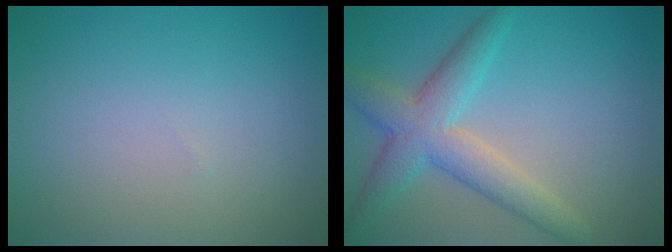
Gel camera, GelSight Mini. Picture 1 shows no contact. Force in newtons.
{"total": 5.1, "press": 5.1, "slide": 0.3}